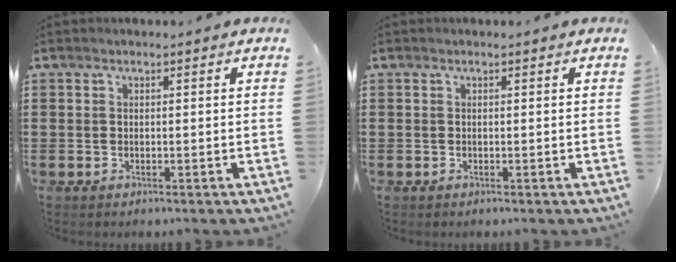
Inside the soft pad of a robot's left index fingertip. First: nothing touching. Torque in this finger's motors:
{"motor_torque": [-0.05, -0.02, 0.00, -0.01]}